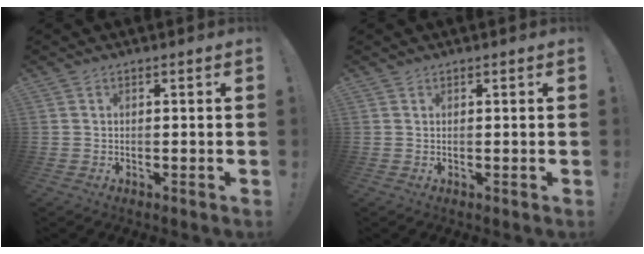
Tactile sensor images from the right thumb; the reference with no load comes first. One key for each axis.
{"total": 0.5, "fx": 0.5, "fy": 0.2, "fz": 0.0, "tx": 0.001, "ty": -0.001, "tz": 0.010}